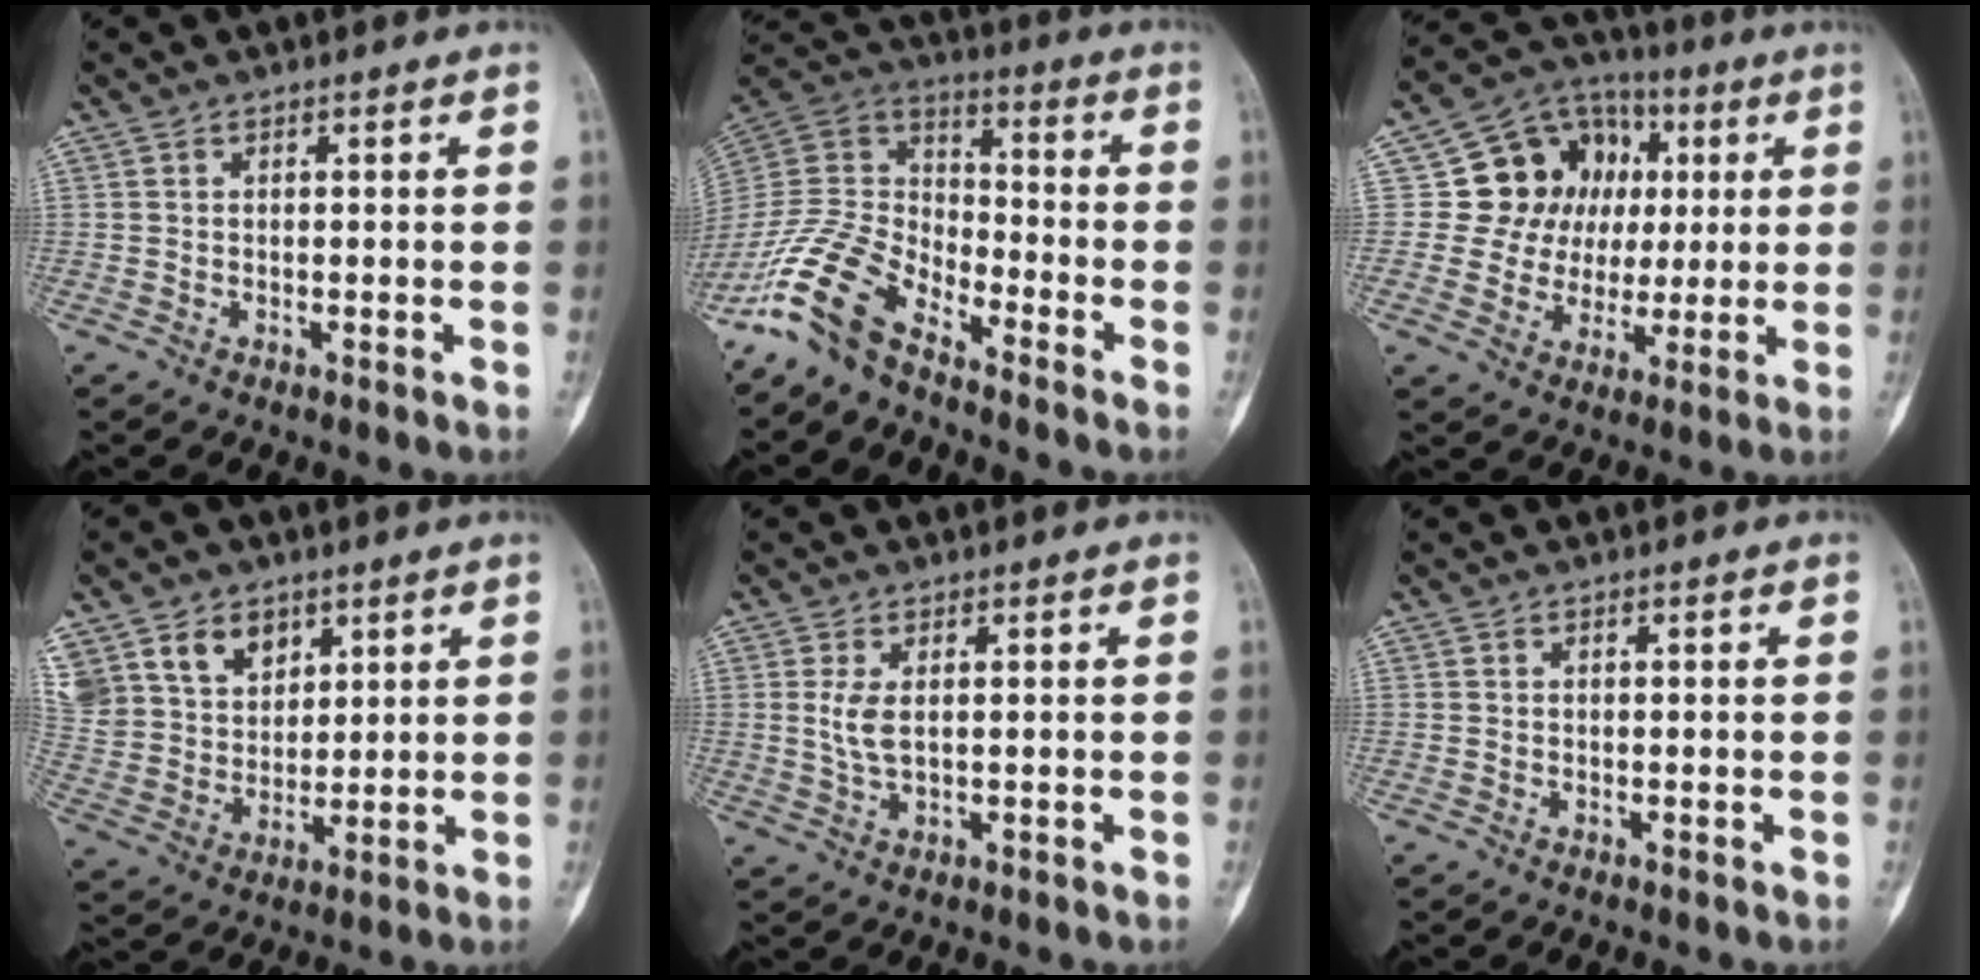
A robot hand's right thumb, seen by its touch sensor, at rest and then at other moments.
{"total": 13.3, "force": [-10.1, 5.7, 6.7], "torque": [-0.129, 0.076, -0.208]}
{"total": 15.4, "force": [2.9, 13.5, 6.9], "torque": [-0.056, 0.018, 0.054]}
{"total": 15.4, "force": [8.2, 11.4, 6.3], "torque": [-0.113, -0.011, 0.169]}
{"total": 3.4, "force": [0.7, 1.4, 3.0], "torque": [-0.071, -0.004, 0.022]}
{"total": 0.0}